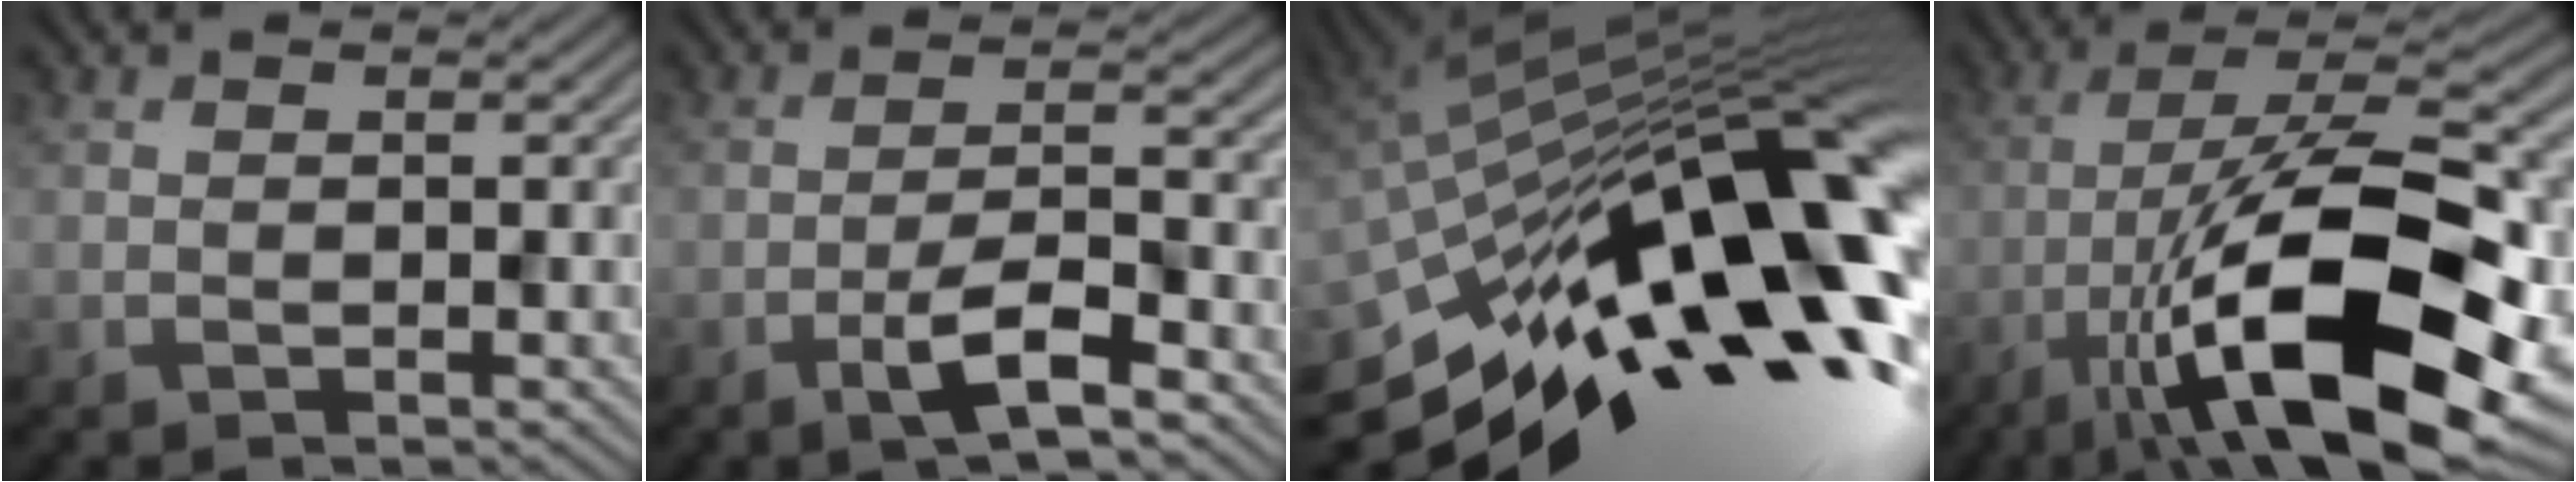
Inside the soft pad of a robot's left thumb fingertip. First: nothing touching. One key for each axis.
{"total": 5.9, "fx": -3.5, "fy": 1.2, "fz": 4.6, "tx": -0.083, "ty": 0.009, "tz": -0.067}
{"total": 19.6, "fx": -5.1, "fy": 6.9, "fz": 17.6, "tx": -0.297, "ty": -0.008, "tz": -0.107}
{"total": 18.7, "fx": -7.5, "fy": 6.3, "fz": 15.9, "tx": -0.275, "ty": -0.003, "tz": -0.131}